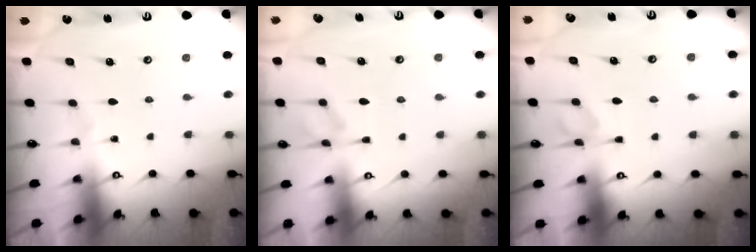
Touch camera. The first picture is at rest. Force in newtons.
{"total": 5.0, "press": 4.8, "slide": 1.3}
{"total": 1.9, "press": 1.7, "slide": 0.8}